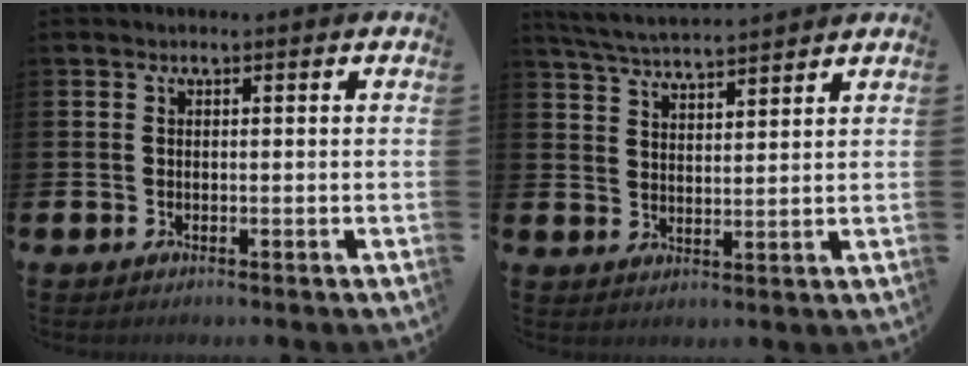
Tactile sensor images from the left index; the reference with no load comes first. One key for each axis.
{"total": 4.7, "fx": 4.6, "fy": -0.1, "fz": 0.7, "tx": -0.032, "ty": -0.028, "tz": 0.082}